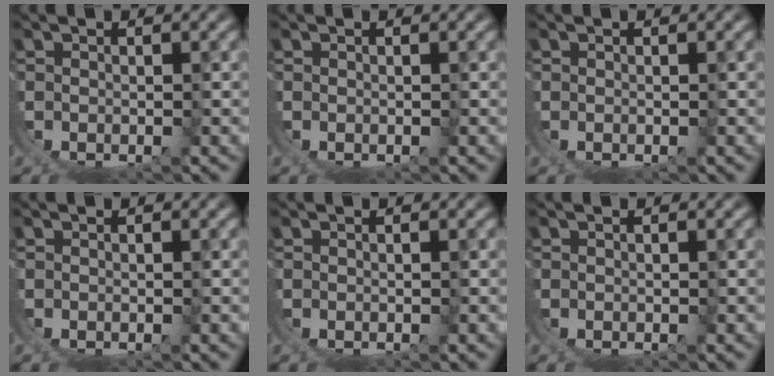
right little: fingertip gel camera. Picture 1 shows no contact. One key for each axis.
{"total": 0.0}
{"total": 0.0}
{"total": 0.0}
{"total": 0.0}
{"total": 0.0}